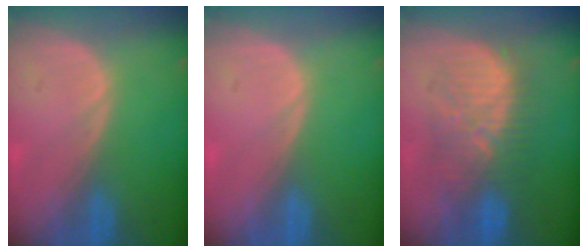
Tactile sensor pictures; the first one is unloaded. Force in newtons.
{"total": 0.0}
{"total": 9.1, "press": 9.1, "slide": 0.3}